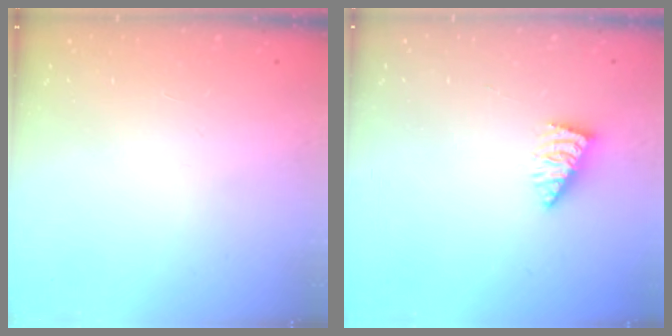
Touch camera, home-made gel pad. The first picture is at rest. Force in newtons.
{"total": 1.7, "press": 1.7, "slide": 0.1}